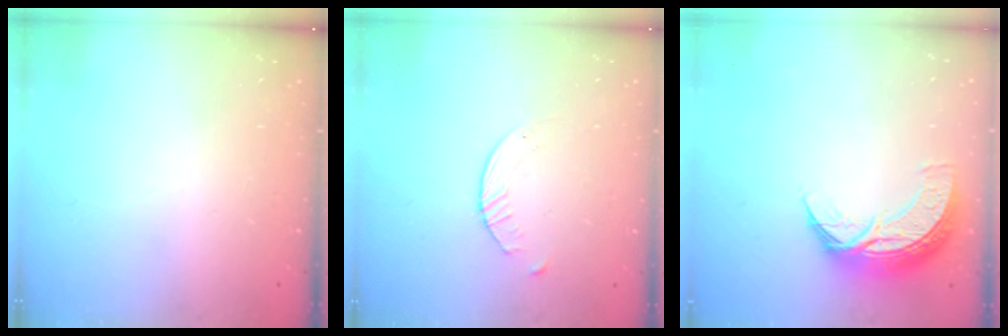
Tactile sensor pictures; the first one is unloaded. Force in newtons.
{"total": 2.8, "press": 2.7, "slide": 0.3}
{"total": 10.1, "press": 10.1, "slide": 0.8}